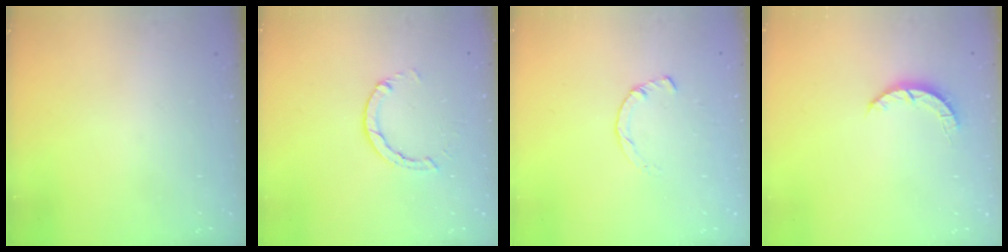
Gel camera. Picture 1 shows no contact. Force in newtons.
{"total": 3.2, "press": 3.1, "slide": 0.4}
{"total": 2.3, "press": 2.3, "slide": 0.1}
{"total": 2.7, "press": 2.7, "slide": 0.4}